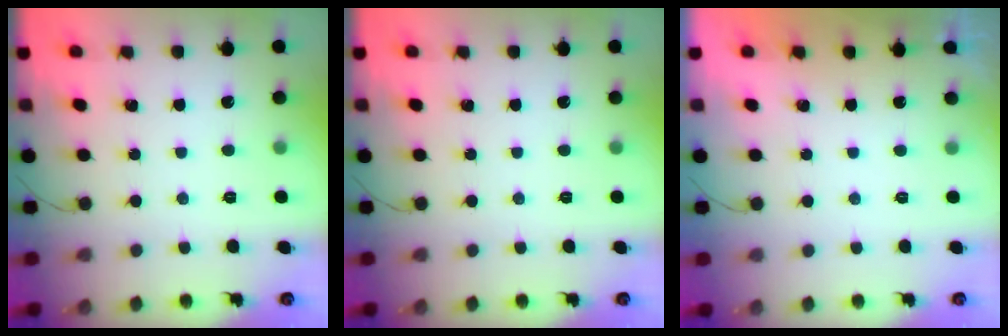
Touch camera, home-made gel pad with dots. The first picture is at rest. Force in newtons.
{"total": 0.0}
{"total": 1.8, "press": 0.1, "slide": 1.8}